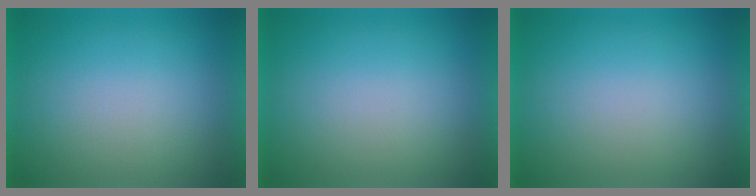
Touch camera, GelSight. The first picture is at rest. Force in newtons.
{"total": 0.0}
{"total": 0.0}